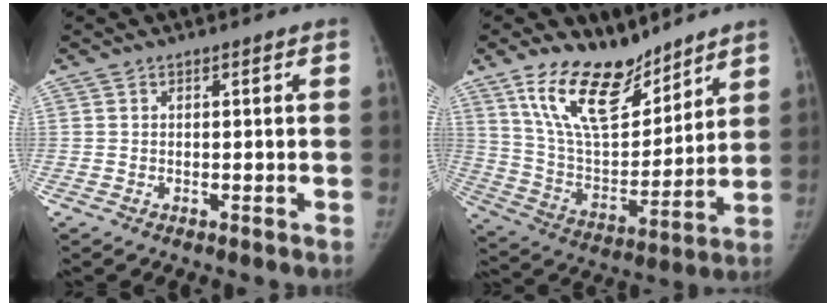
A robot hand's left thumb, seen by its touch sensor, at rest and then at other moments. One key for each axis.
{"total": 17.7, "fx": 12.8, "fy": 7.9, "fz": 9.4, "tx": -0.124, "ty": -0.078, "tz": 0.242}